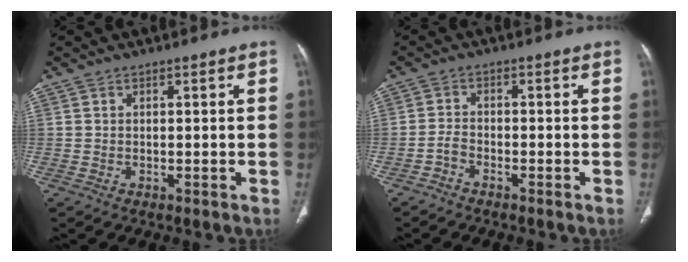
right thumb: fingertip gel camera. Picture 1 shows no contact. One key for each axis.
{"total": 1.8, "fx": -1.5, "fy": 0.8, "fz": 0.7, "tx": -0.014, "ty": 0.014, "tz": -0.030}